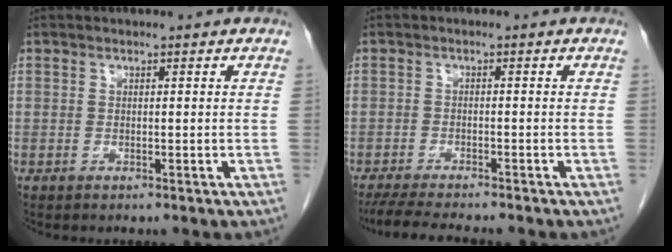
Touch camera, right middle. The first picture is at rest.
{"total": 6.6, "force": [-5.9, 0.4, 3.1], "torque": [-0.050, -0.019, -0.097]}